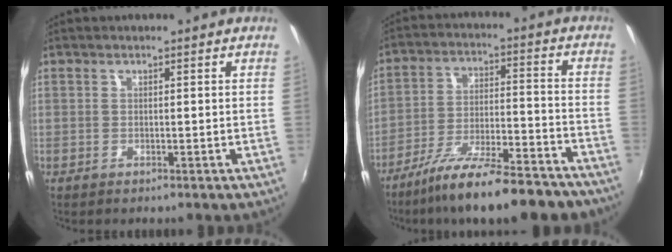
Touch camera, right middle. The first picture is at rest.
{"total": 20.4, "force": [-16.7, 3.9, 10.9], "torque": [-0.189, -0.030, -0.246]}